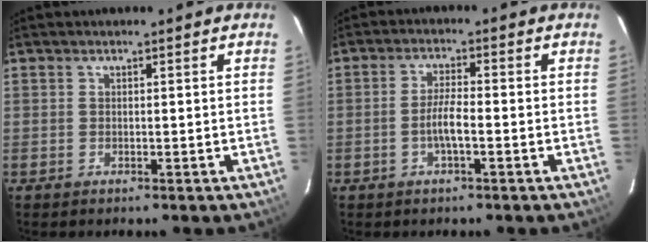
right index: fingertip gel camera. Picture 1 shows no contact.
{"total": 3.9, "force": [-1.4, 0.5, 3.6], "torque": [-0.073, 0.005, -0.027]}